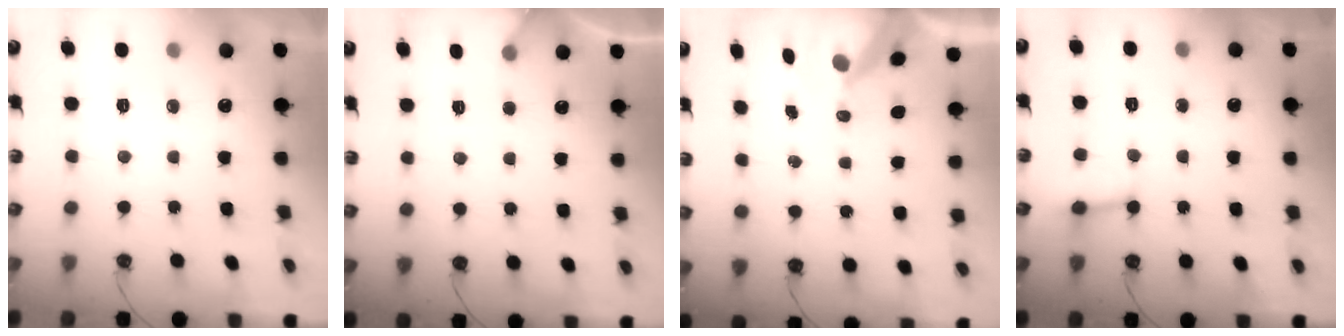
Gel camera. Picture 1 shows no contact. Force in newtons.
{"total": 4.8, "press": 4.8, "slide": 0.3}
{"total": 8.4, "press": 8.3, "slide": 1.2}
{"total": 3.6, "press": 3.6, "slide": 0.2}